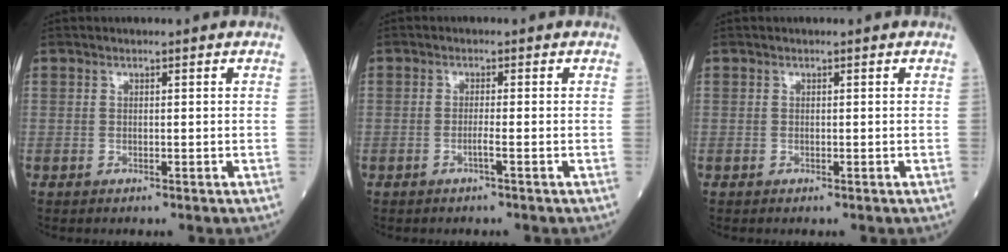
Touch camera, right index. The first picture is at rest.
{"total": 1.2, "force": [-0.7, -0.3, 0.9], "torque": [-0.016, 0.001, -0.015]}
{"total": 0.0}